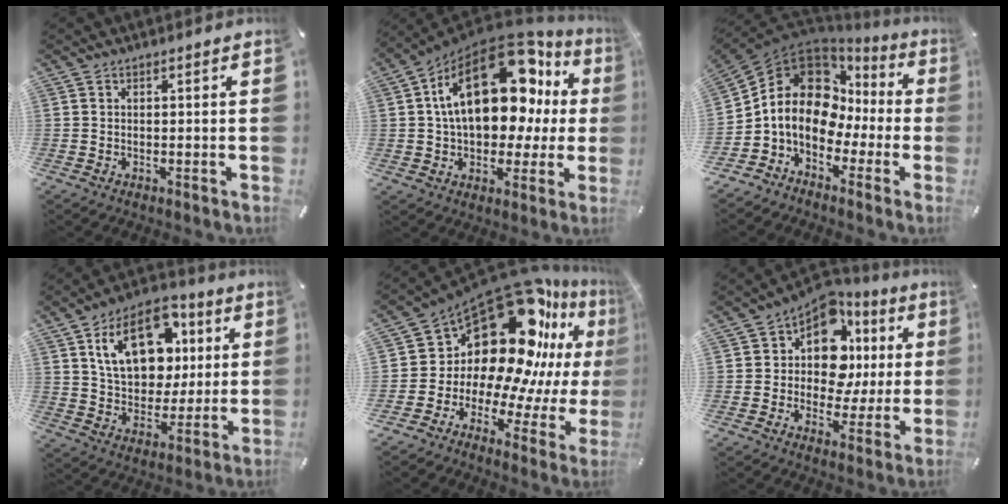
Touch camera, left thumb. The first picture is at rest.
{"total": 24.4, "force": [6.7, 14.0, 18.9], "torque": [-0.312, -0.040, 0.110]}
{"total": 13.7, "force": [1.2, 11.3, 7.6], "torque": [-0.154, -0.020, 0.016]}
{"total": 17.6, "force": [6.4, 12.3, 10.8], "torque": [-0.173, -0.007, 0.116]}
{"total": 22.8, "force": [12.0, 13.9, 13.5], "torque": [-0.201, -0.136, 0.222]}
{"total": 13.0, "force": [4.5, 9.5, 7.6], "torque": [-0.121, -0.042, 0.085]}